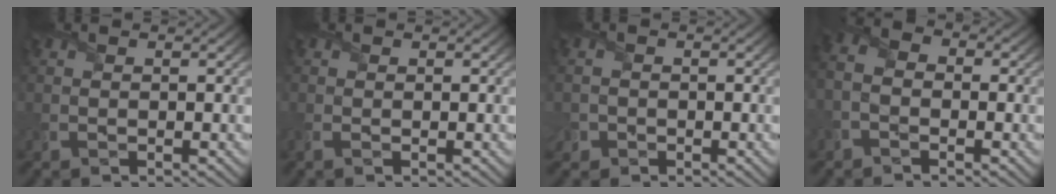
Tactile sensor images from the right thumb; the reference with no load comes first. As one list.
[{"total": 0.8, "force": [-0.1, 0.5, 0.7], "torque": [-0.019, -0.001, -0.004]}, {"total": 1.8, "force": [-1.0, 1.4, 0.0], "torque": [-0.002, 0.000, -0.020]}, {"total": 3.9, "force": [-1.4, 2.8, 2.4], "torque": [-0.057, 0.007, -0.032]}]